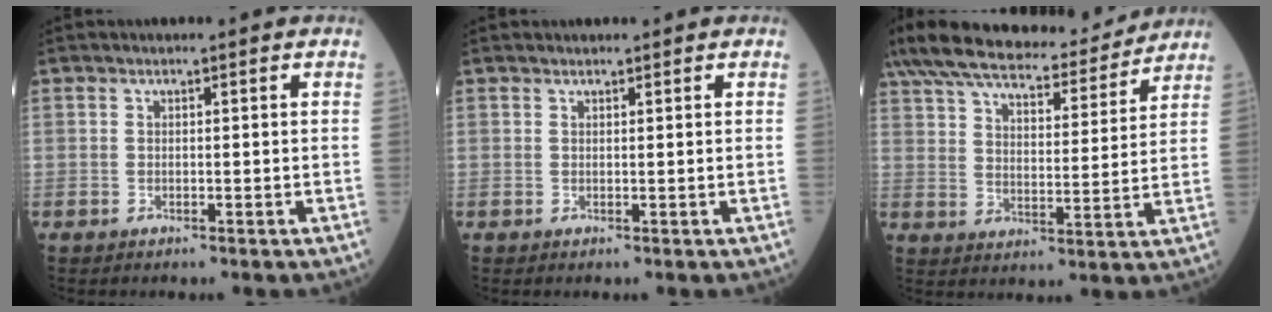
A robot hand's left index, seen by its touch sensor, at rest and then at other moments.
{"total": 0.6, "force": [0.6, 0.1, 0.1], "torque": [-0.007, 0.008, 0.012]}
{"total": 23.8, "force": [20.8, 5.7, 10.1], "torque": [-0.193, 0.029, 0.304]}